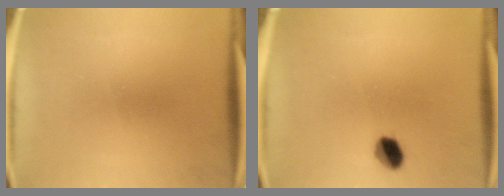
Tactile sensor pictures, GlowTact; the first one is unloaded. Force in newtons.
{"total": 4.6}